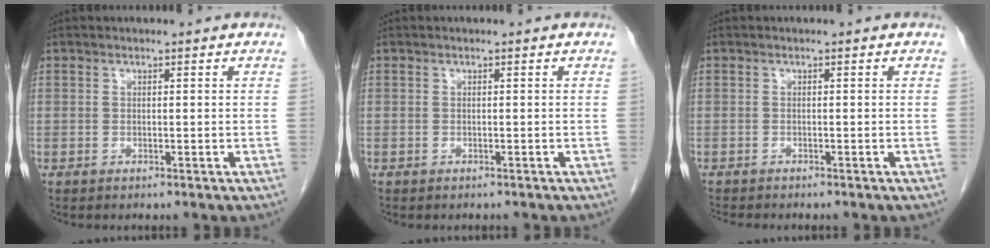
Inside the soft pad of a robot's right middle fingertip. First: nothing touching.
{"total": 0.7, "force": [-0.6, 0.2, 0.1], "torque": [-0.012, -0.001, -0.010]}
{"total": 3.5, "force": [-3.2, 0.6, 1.4], "torque": [-0.024, -0.008, -0.045]}